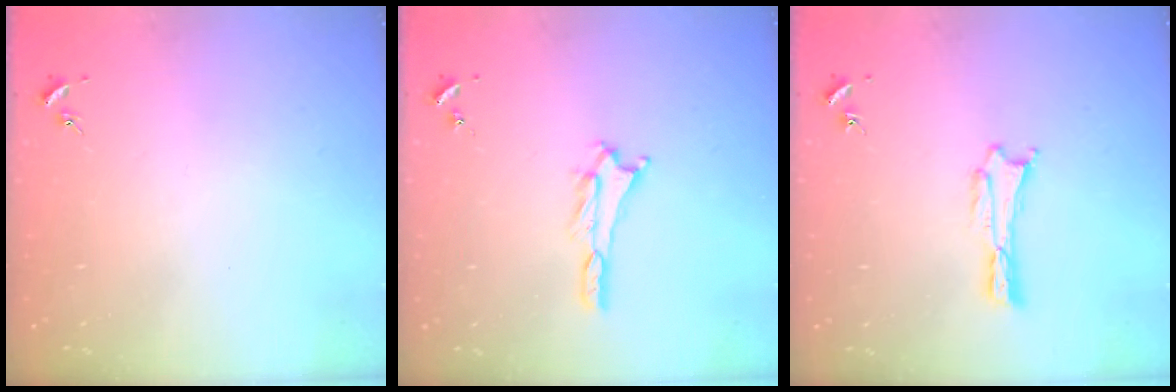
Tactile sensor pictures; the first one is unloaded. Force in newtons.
{"total": 1.8, "press": 1.8, "slide": 0.1}
{"total": 0.7, "press": 0.7, "slide": 0.1}